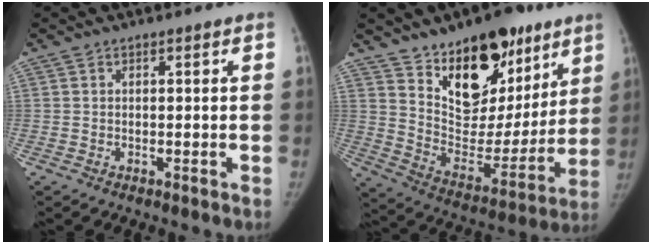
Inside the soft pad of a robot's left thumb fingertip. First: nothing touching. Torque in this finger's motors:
{"motor_torque": [0.38, 0.32, 0.31, 0.28, 0.09]}